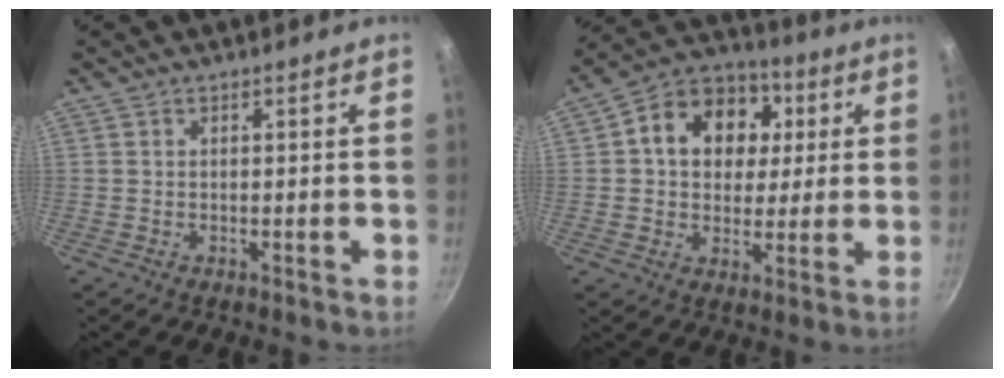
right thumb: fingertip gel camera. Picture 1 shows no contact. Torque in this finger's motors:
{"motor_torque": [-0.26, 0.67, 0.43, 0.27, 0.08]}